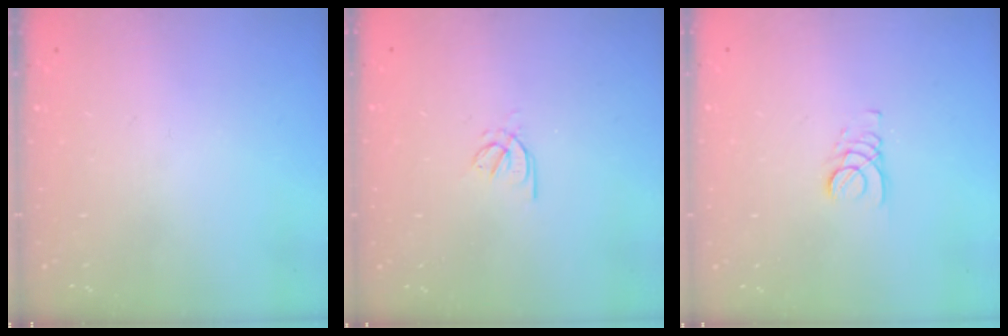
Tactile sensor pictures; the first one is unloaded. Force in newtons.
{"total": 1.7, "press": 1.6, "slide": 0.5}
{"total": 2.7, "press": 2.7, "slide": 0.3}